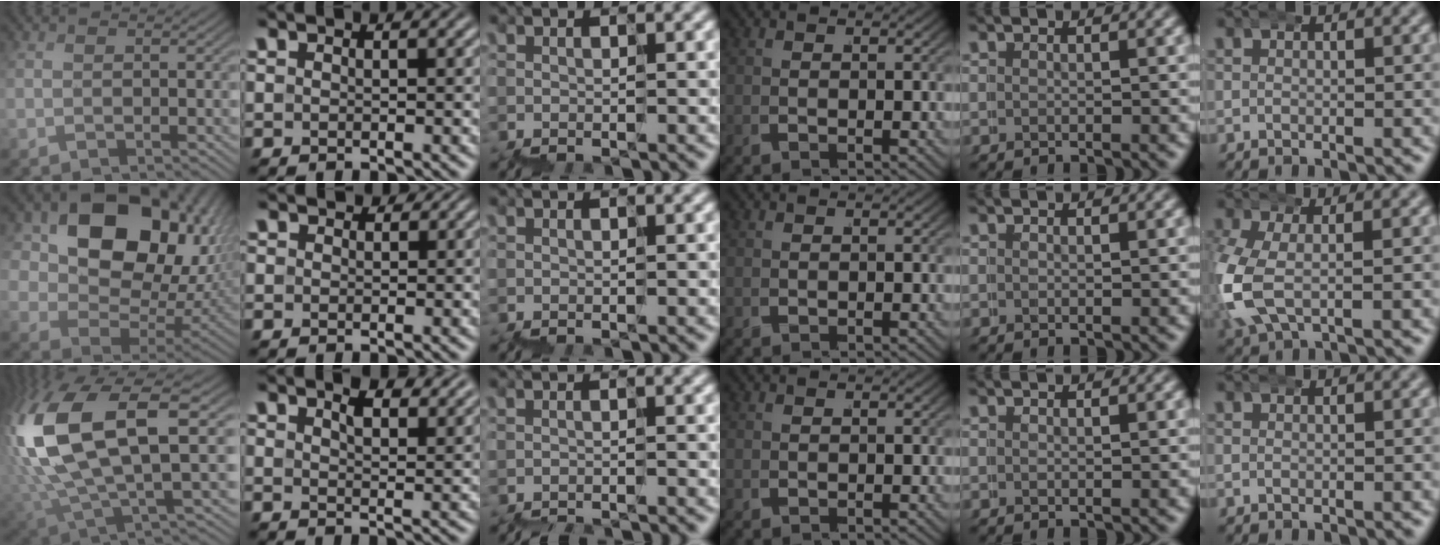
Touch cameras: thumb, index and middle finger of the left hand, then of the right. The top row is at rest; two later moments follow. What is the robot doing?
{"motion": "wrap", "object": "belt"}